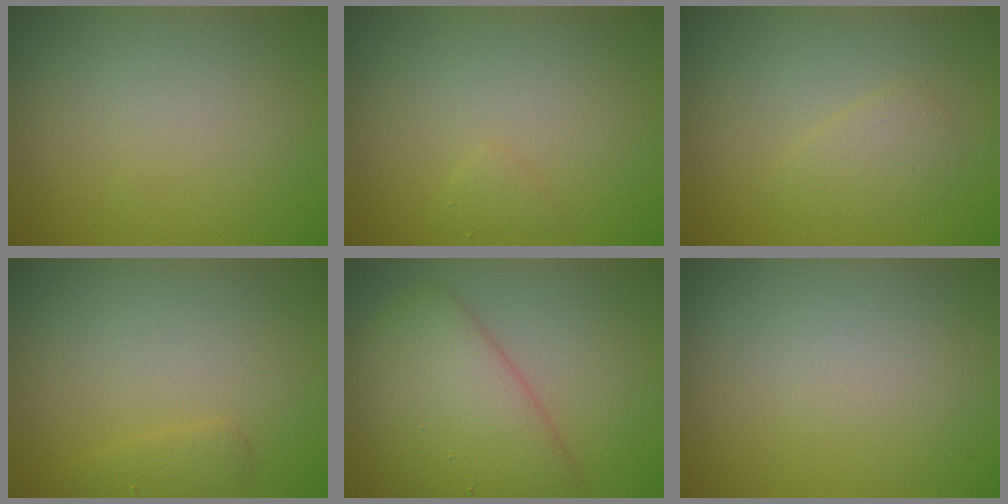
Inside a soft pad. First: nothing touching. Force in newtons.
{"total": 0.7, "press": 0.7, "slide": 0.0}
{"total": 1.7, "press": 1.7, "slide": 0.1}
{"total": 1.3, "press": 1.3, "slide": 0.1}
{"total": 7.5, "press": 7.5, "slide": 0.3}
{"total": 0.0}